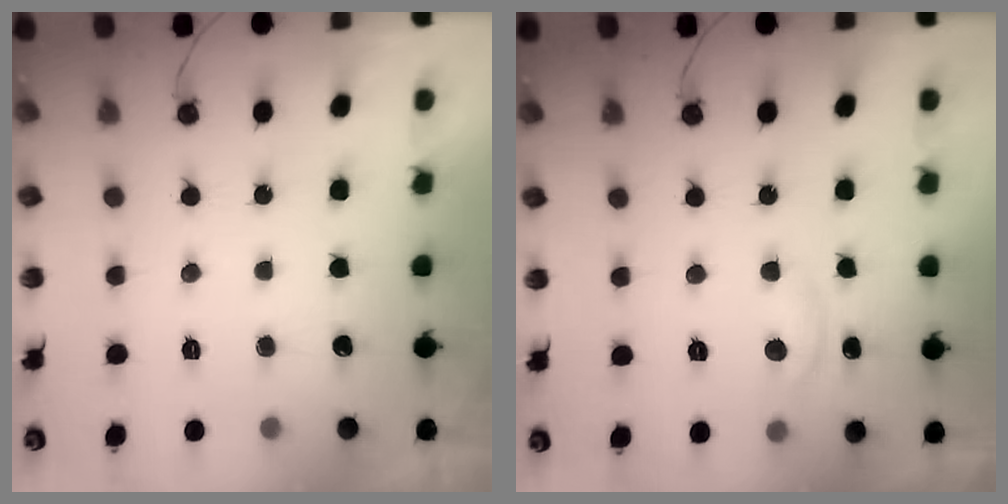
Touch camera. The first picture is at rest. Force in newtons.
{"total": 3.7, "press": 3.7, "slide": 0.3}